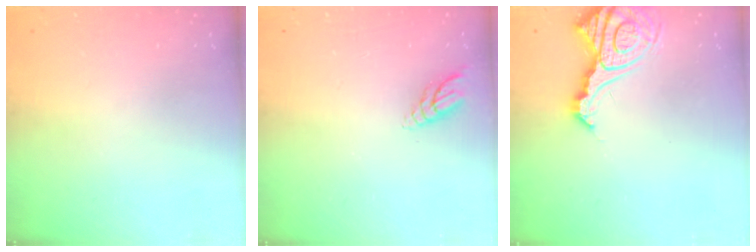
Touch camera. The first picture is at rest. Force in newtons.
{"total": 4.7, "press": 4.7, "slide": 0.5}
{"total": 16.3, "press": 16.2, "slide": 1.7}